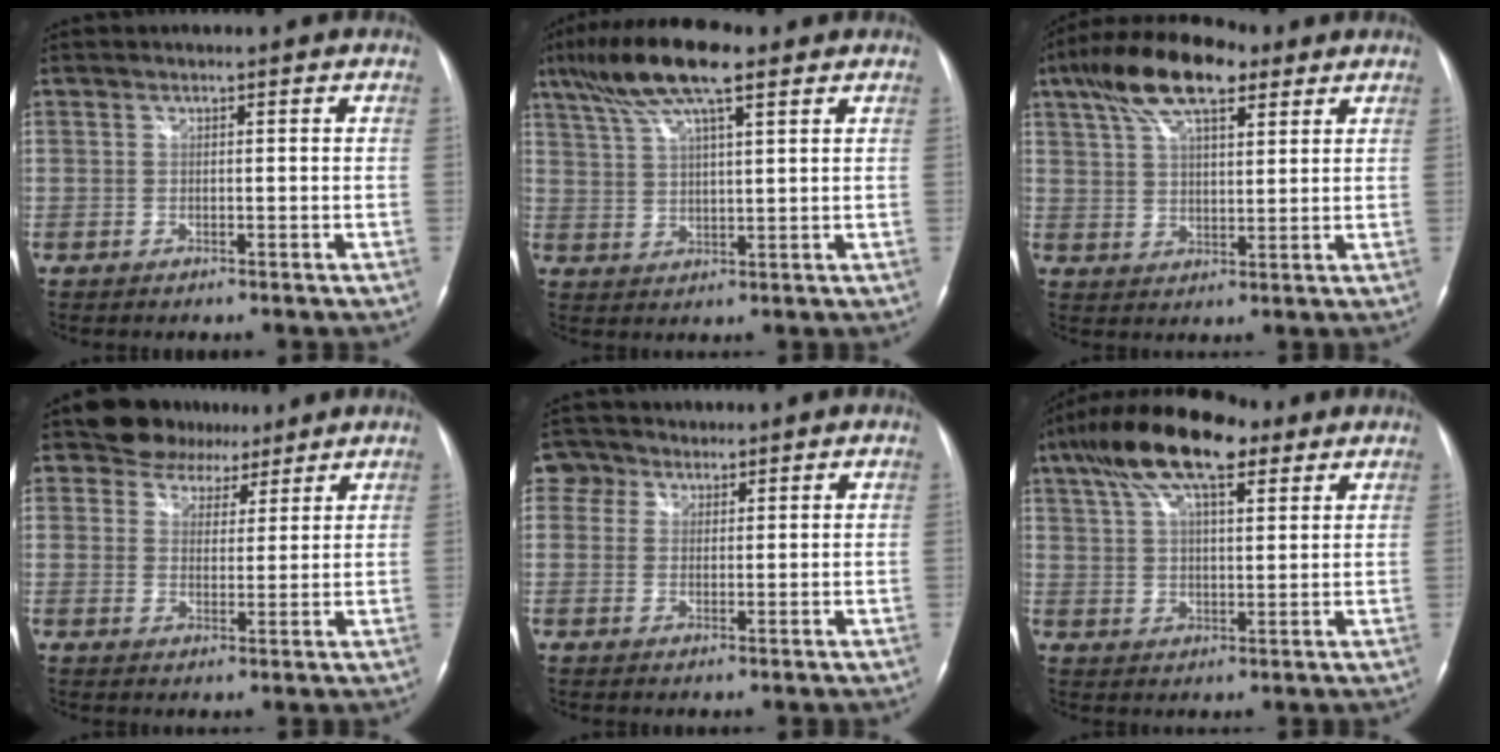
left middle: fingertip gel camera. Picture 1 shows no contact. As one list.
[{"total": 11.5, "force": [7.5, 2.1, 8.4], "torque": [-0.167, 0.020, 0.133]}, {"total": 13.2, "force": [8.0, 4.7, 9.5], "torque": [-0.184, 0.034, 0.144]}, {"total": 6.3, "force": [4.9, 3.9, -0.1], "torque": [0.008, 0.001, 0.069]}, {"total": 3.6, "force": [2.2, 2.8, -0.3], "torque": [0.009, 0.012, 0.036]}, {"total": 14.4, "force": [9.0, 4.8, 10.3], "torque": [-0.206, 0.038, 0.162]}]